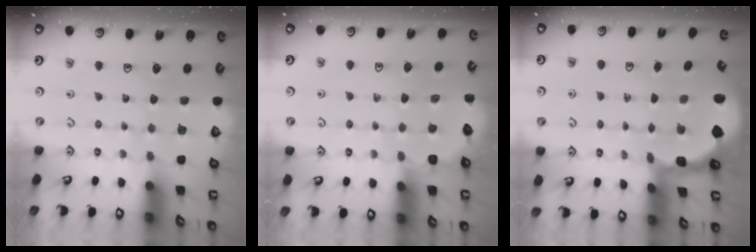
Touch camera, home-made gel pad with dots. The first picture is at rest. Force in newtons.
{"total": 2.7, "press": 2.7, "slide": 0.5}
{"total": 1.8, "press": 1.7, "slide": 0.5}